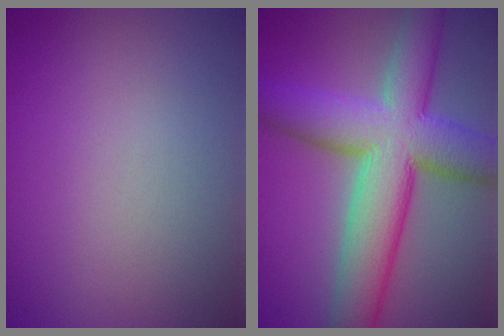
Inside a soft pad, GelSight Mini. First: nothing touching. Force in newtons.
{"total": 10.5, "press": 10.5, "slide": 0.4}